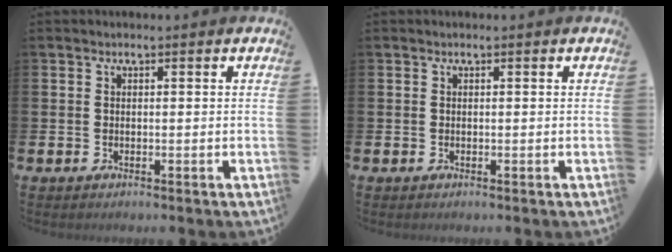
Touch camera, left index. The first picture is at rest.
{"total": 0.0}